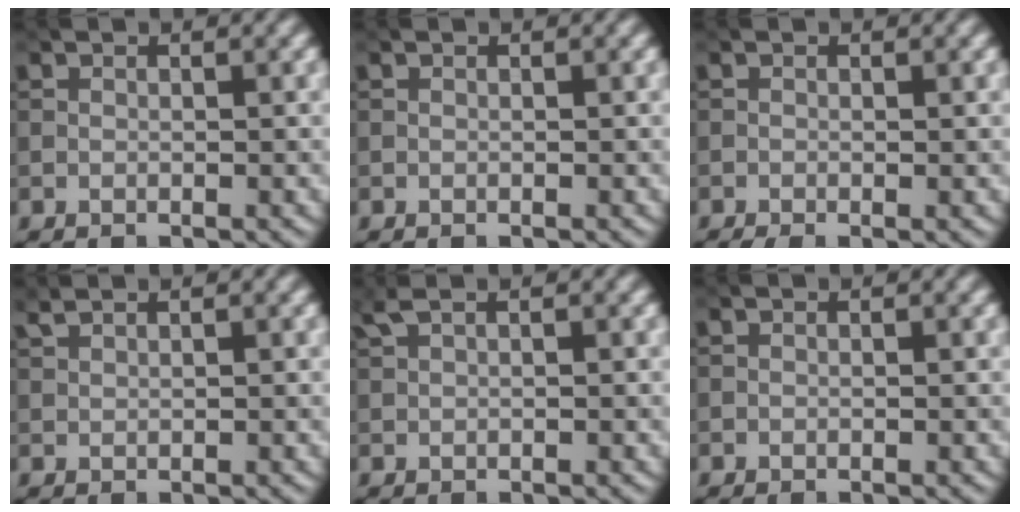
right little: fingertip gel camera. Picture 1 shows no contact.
{"total": 0.0}
{"total": 1.3, "force": [-0.8, 0.3, 1.0], "torque": [-0.020, -0.006, -0.016]}
{"total": 1.0, "force": [0.9, 0.2, 0.4], "torque": [-0.013, 0.004, 0.022]}
{"total": 1.5, "force": [0.9, 0.4, 1.1], "torque": [-0.025, 0.009, 0.021]}
{"total": 0.0}